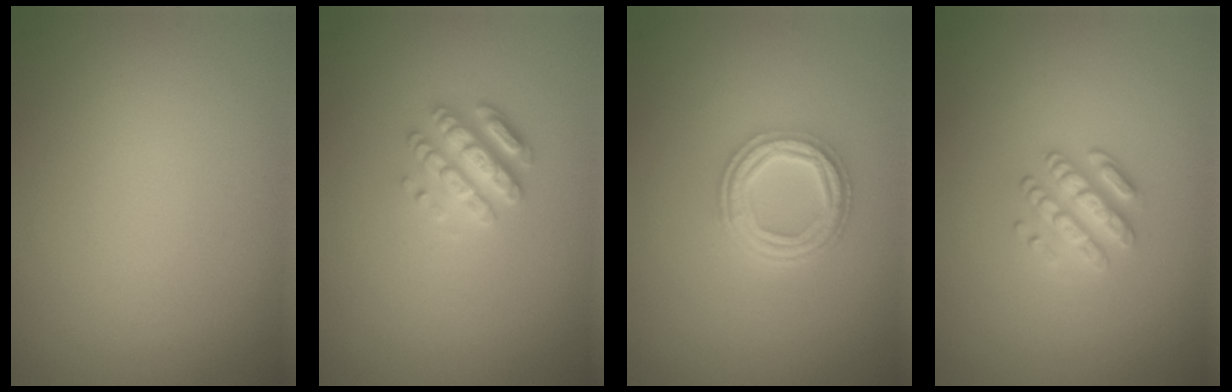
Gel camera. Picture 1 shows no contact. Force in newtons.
{"total": 2.8, "press": 2.8, "slide": 0.3}
{"total": 4.5, "press": 3.4, "slide": 3.0}
{"total": 2.8, "press": 2.6, "slide": 0.9}